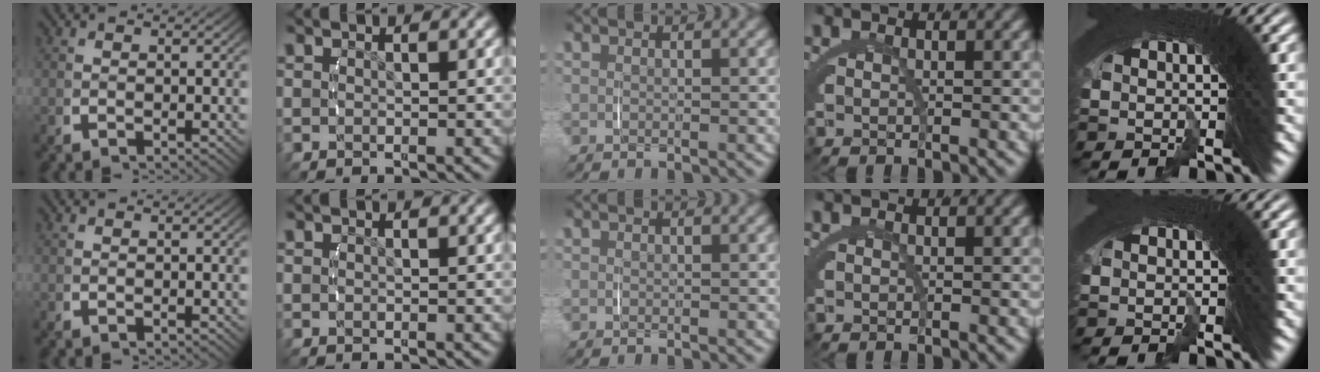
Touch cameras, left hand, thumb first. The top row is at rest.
{}